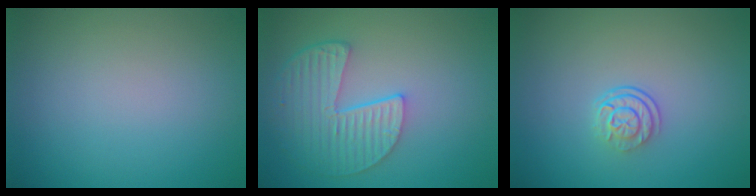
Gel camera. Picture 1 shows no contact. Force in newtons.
{"total": 5.2, "press": 4.2, "slide": 3.2}
{"total": 2.6, "press": 1.8, "slide": 1.9}